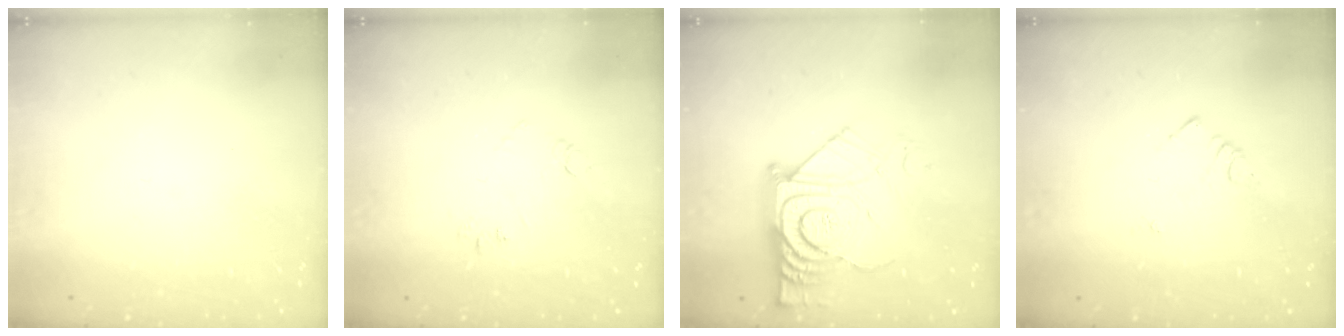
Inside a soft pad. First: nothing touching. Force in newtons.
{"total": 7.9, "press": 7.9, "slide": 0.6}
{"total": 15.8, "press": 15.8, "slide": 1.2}
{"total": 4.0, "press": 4.0, "slide": 0.5}